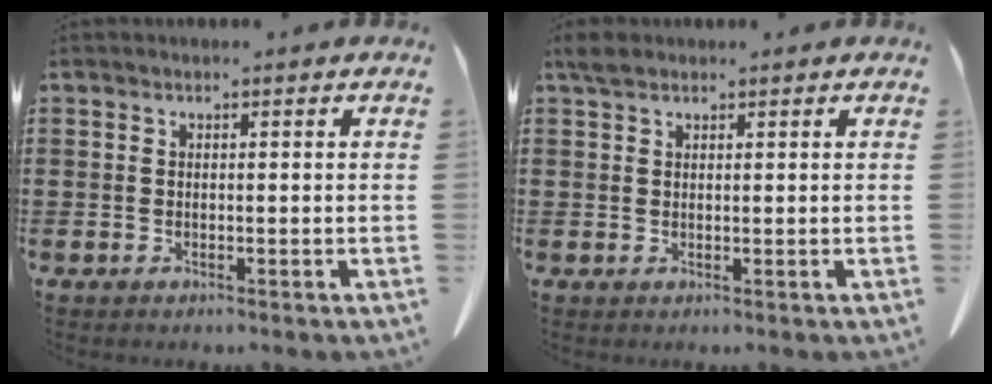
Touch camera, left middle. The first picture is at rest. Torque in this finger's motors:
{"motor_torque": [0.40, 0.50, 0.00, -0.01]}